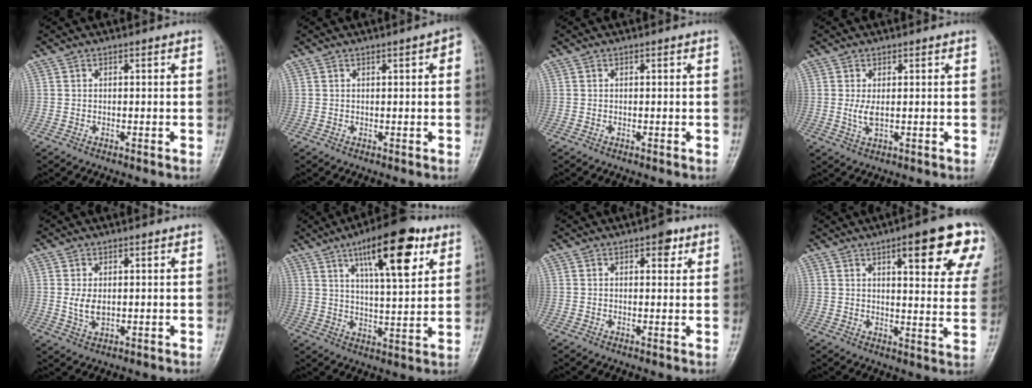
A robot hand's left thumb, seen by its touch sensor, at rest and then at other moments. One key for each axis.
{"total": 2.5, "fx": 0.7, "fy": 0.6, "fz": 2.3, "tx": -0.026, "ty": 0.004, "tz": 0.006}
{"total": 0.0}
{"total": 2.7, "fx": 0.3, "fy": 1.1, "fz": 2.4, "tx": -0.051, "ty": -0.008, "tz": 0.010}
{"total": 3.4, "fx": 0.4, "fy": 2.1, "fz": 2.7, "tx": -0.048, "ty": -0.010, "tz": 0.013}
{"total": 16.6, "fx": 8.3, "fy": 5.2, "fz": 13.5, "tx": -0.183, "ty": -0.029, "tz": 0.128}
{"total": 3.4, "fx": 1.8, "fy": 1.7, "fz": 2.3, "tx": -0.015, "ty": -0.004, "tz": 0.020}
{"total": 18.0, "fx": 9.1, "fy": 4.5, "fz": 14.8, "tx": -0.159, "ty": -0.030, "tz": 0.112}